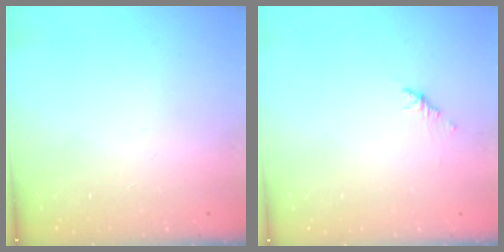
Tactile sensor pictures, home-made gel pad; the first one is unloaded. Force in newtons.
{"total": 1.1, "press": 1.0, "slide": 0.5}